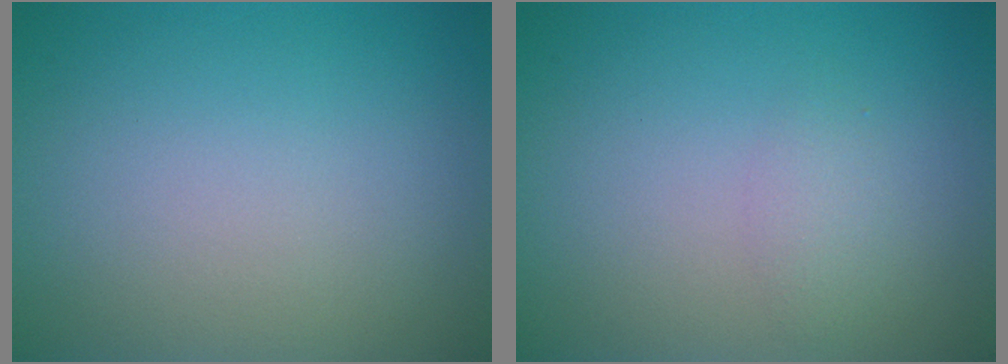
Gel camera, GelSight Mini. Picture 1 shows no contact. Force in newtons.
{"total": 1.3, "press": 1.3, "slide": 0.0}